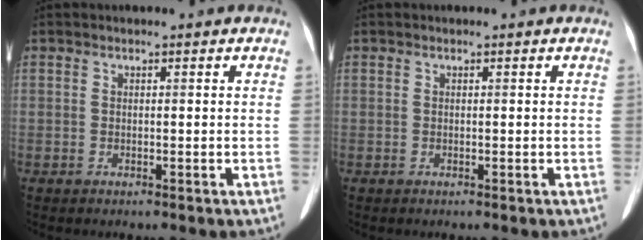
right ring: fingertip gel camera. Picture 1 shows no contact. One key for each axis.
{"total": 0.0}